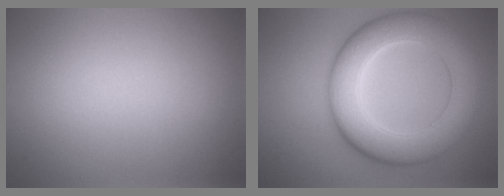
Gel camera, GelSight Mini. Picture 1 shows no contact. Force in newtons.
{"total": 8.5, "press": 8.5, "slide": 0.2}